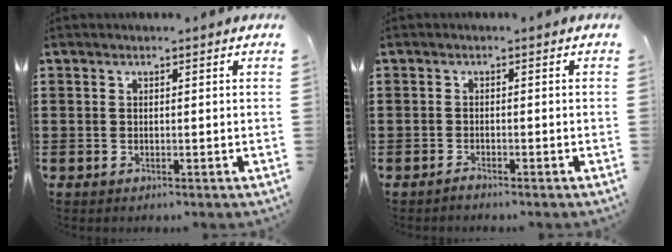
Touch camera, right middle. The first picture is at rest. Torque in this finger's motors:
{"motor_torque": [0.06, -0.06, 0.00, 0.00]}